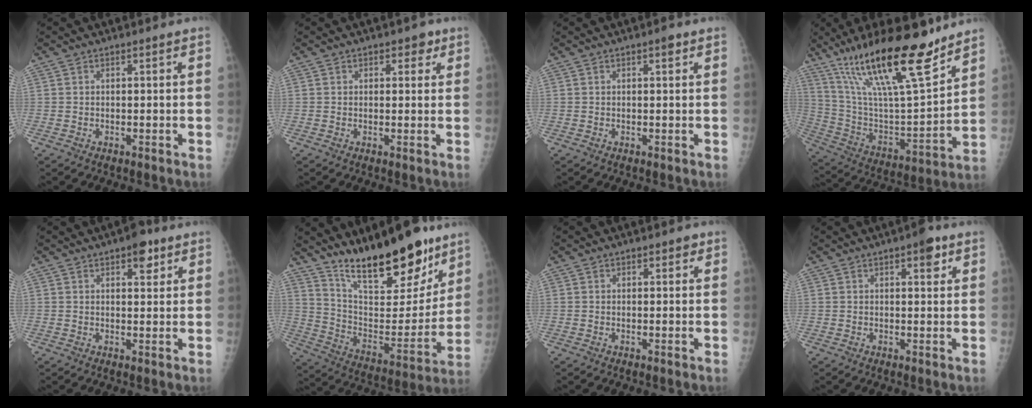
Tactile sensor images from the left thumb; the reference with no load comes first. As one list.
[{"total": 2.6, "force": [1.3, 1.8, 1.3], "torque": [0.008, -0.003, 0.012]}, {"total": 1.3, "force": [0.7, 0.5, 1.0], "torque": [-0.011, 0.001, 0.007]}, {"total": 25.4, "force": [17.1, 5.4, 17.9], "torque": [-0.291, -0.067, 0.305]}, {"total": 4.5, "force": [2.5, 2.1, 3.0], "torque": [-0.023, -0.009, 0.030]}, {"total": 23.5, "force": [17.2, 7.9, 13.8], "torque": [-0.167, -0.093, 0.286]}, {"total": 1.4, "force": [0.7, 0.9, 0.7], "torque": [0.005, -0.001, 0.005]}, {"total": 3.6, "force": [1.9, 1.5, 2.7], "torque": [-0.023, -0.004, 0.021]}]